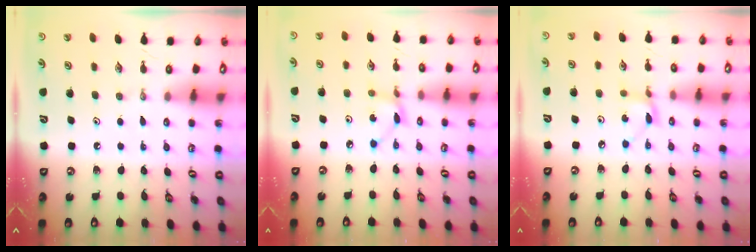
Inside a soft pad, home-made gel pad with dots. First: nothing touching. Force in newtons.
{"total": 2.8, "press": 2.8, "slide": 0.1}
{"total": 2.8, "press": 2.8, "slide": 0.1}